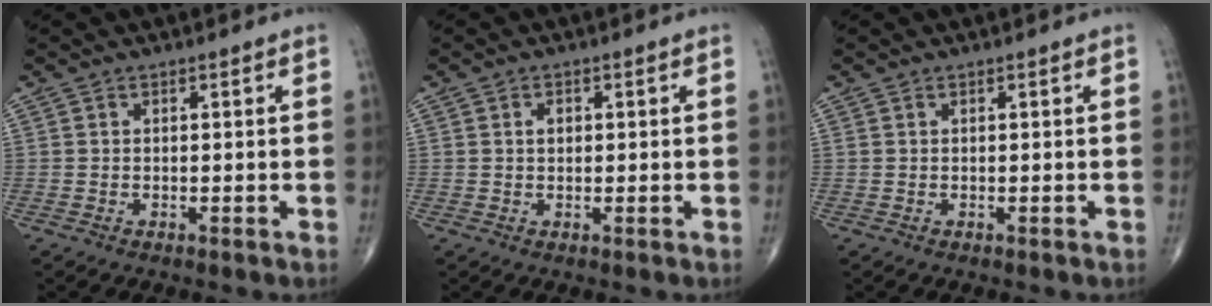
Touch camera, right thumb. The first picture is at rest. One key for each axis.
{"total": 1.6, "fx": 0.3, "fy": 1.1, "fz": 1.0, "tx": -0.011, "ty": 0.003, "tz": 0.004}
{"total": 0.0}